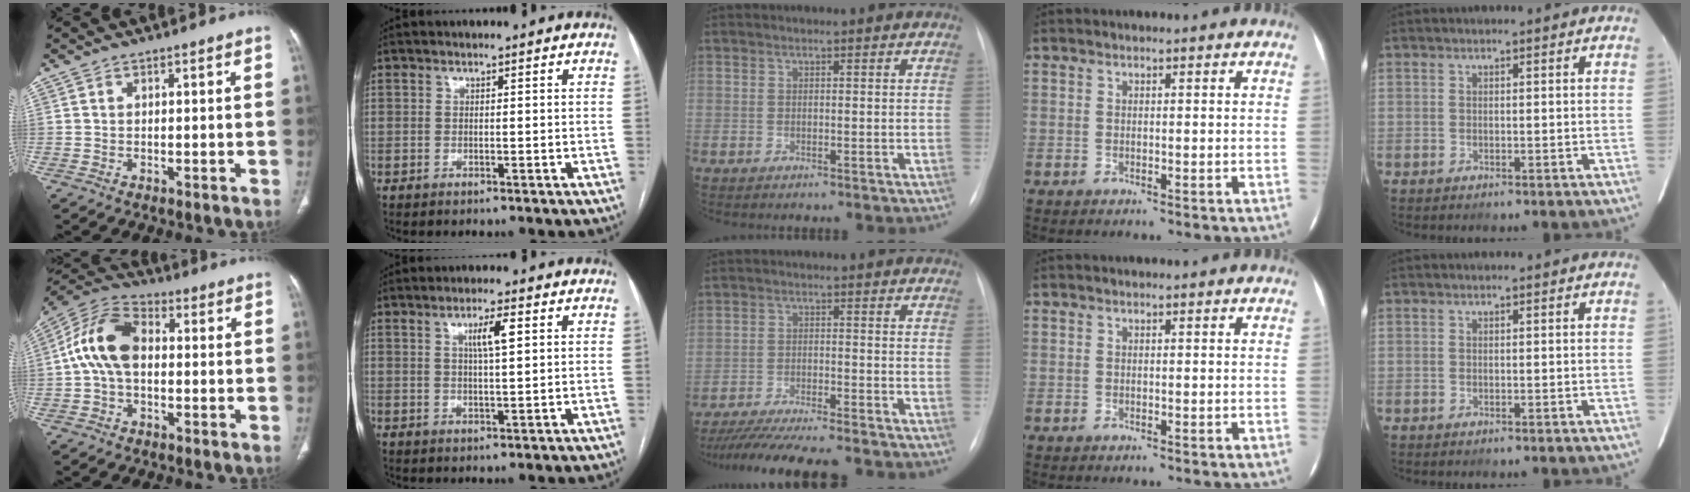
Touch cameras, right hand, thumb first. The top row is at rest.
{"thumb": {"total": 12.0, "force": [0.4, 7.7, 9.2], "torque": [-0.176, 0.032, -0.005]}, "index": {"total": 4.1, "force": [1.5, 0.4, 3.8], "torque": [-0.067, 0.002, 0.024]}, "middle": {"total": 14.6, "force": [-12.9, 1.2, 6.6], "torque": [-0.106, -0.021, -0.189]}}